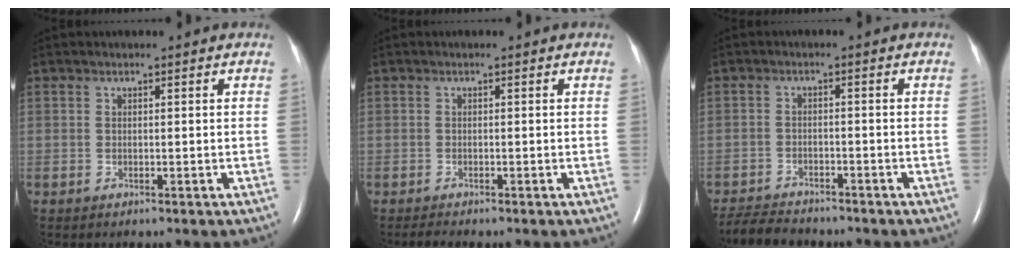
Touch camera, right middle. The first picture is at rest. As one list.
[{"total": 1.0, "force": [-0.9, -0.1, 0.4], "torque": [-0.018, -0.007, -0.017]}, {"total": 6.4, "force": [-6.1, 1.4, 1.7], "torque": [-0.029, -0.017, -0.099]}]